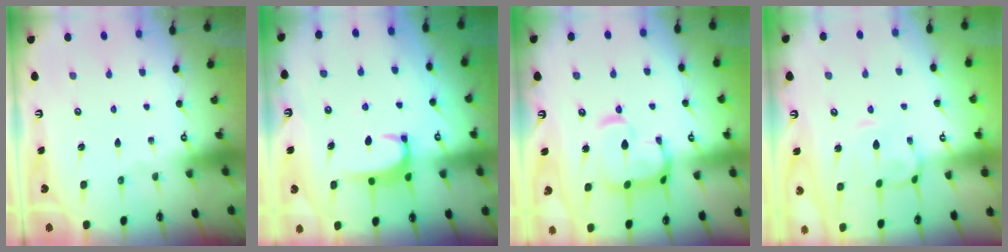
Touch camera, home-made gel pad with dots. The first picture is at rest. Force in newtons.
{"total": 1.7, "press": 1.6, "slide": 0.5}
{"total": 9.2, "press": 9.1, "slide": 1.0}
{"total": 0.8, "press": 0.4, "slide": 0.7}